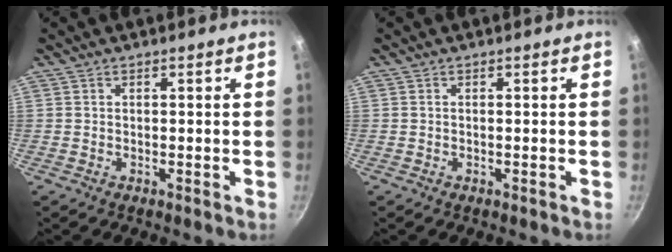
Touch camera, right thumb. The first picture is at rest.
{"total": 0.0}